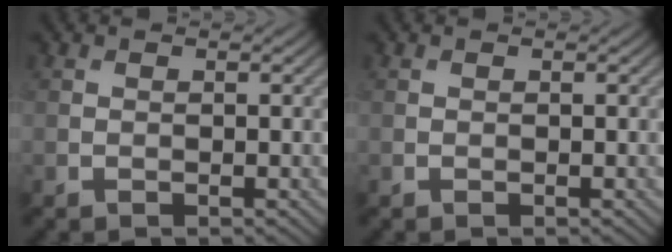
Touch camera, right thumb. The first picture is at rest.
{"total": 0.0}